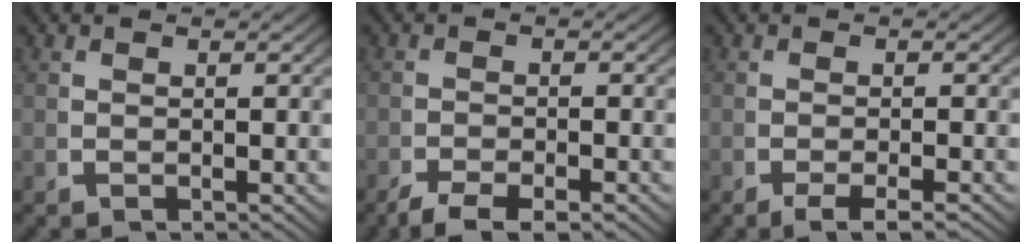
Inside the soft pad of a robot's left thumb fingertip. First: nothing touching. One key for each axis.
{"total": 3.2, "fx": -2.6, "fy": 1.1, "fz": 1.5, "tx": -0.022, "ty": -0.012, "tz": -0.043}
{"total": 2.4, "fx": -1.8, "fy": 0.6, "fz": 1.5, "tx": -0.027, "ty": -0.005, "tz": -0.029}